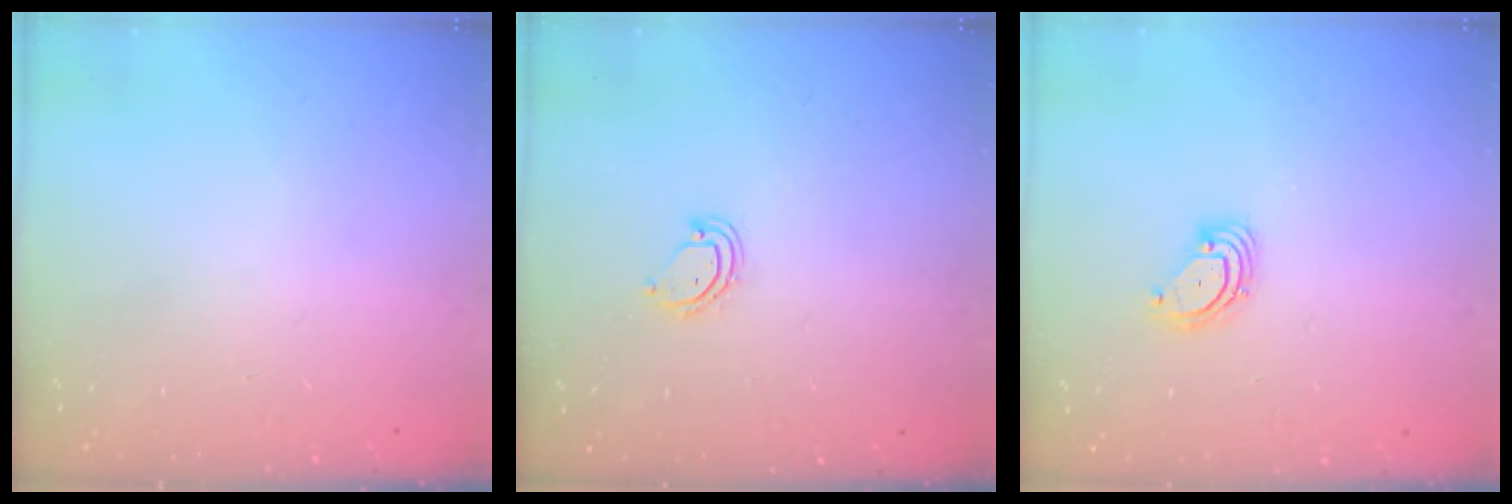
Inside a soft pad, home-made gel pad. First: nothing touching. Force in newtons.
{"total": 5.2, "press": 5.2, "slide": 0.2}
{"total": 3.6, "press": 3.6, "slide": 0.3}